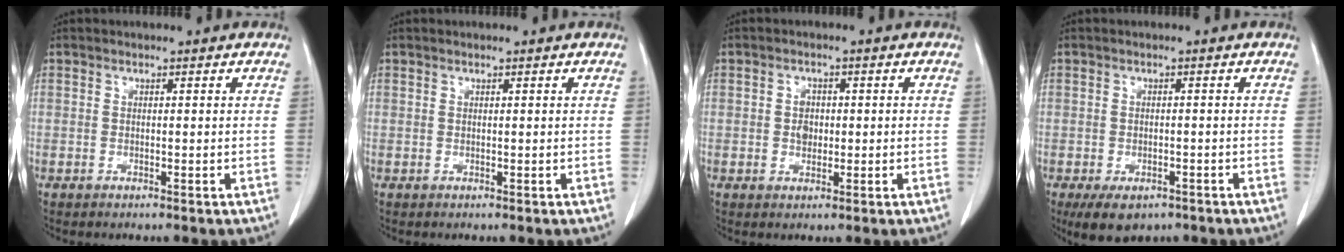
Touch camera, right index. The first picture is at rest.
{"total": 0.0}
{"total": 2.5, "force": [-0.1, 2.0, 1.5], "torque": [-0.023, 0.004, 0.001]}
{"total": 6.3, "force": [-4.2, 3.5, 3.0], "torque": [-0.047, -0.005, -0.059]}